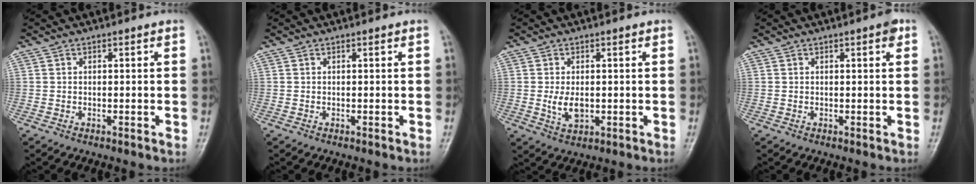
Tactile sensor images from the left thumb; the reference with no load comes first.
{"total": 0.0}
{"total": 4.5, "force": [-0.2, 2.8, 3.4], "torque": [-0.055, -0.007, 0.001]}
{"total": 1.9, "force": [0.9, 0.7, 1.5], "torque": [-0.014, 0.000, 0.010]}